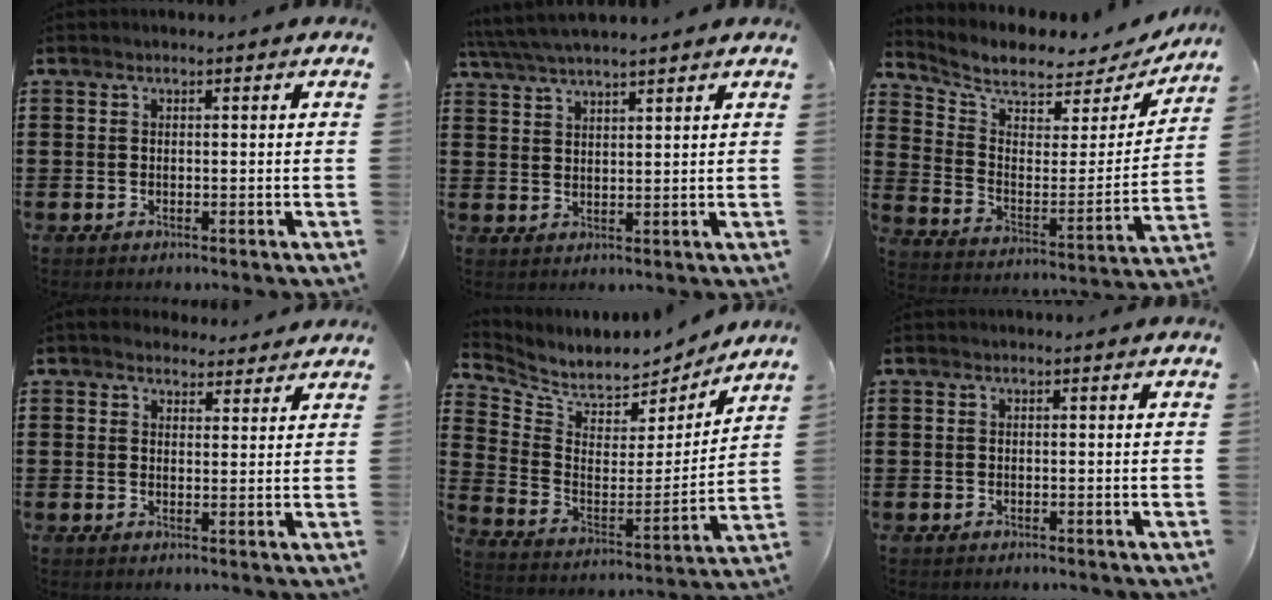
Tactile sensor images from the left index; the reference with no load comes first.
{"total": 3.9, "force": [3.6, -0.1, 1.6], "torque": [-0.042, -0.011, 0.064]}
{"total": 6.0, "force": [5.4, 1.9, 1.9], "torque": [-0.063, -0.051, 0.089]}
{"total": 3.1, "force": [2.8, 1.1, 0.5], "torque": [-0.010, -0.008, 0.052]}
{"total": 6.0, "force": [5.6, 1.9, 0.5], "torque": [-0.050, -0.052, 0.096]}
{"total": 0.0}